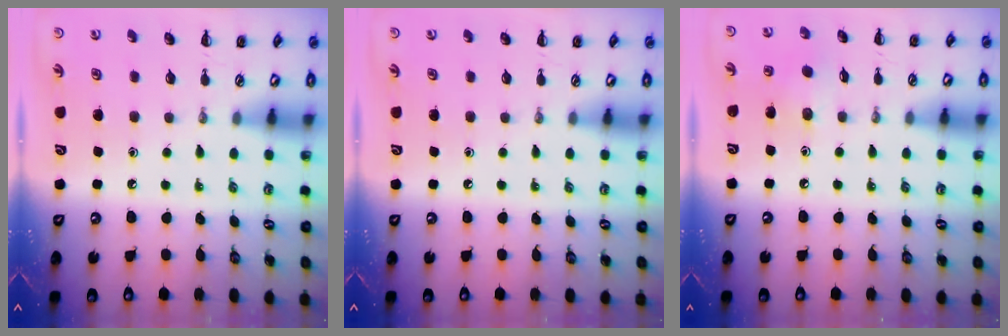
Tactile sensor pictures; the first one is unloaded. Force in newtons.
{"total": 0.0}
{"total": 4.3, "press": 4.2, "slide": 0.9}